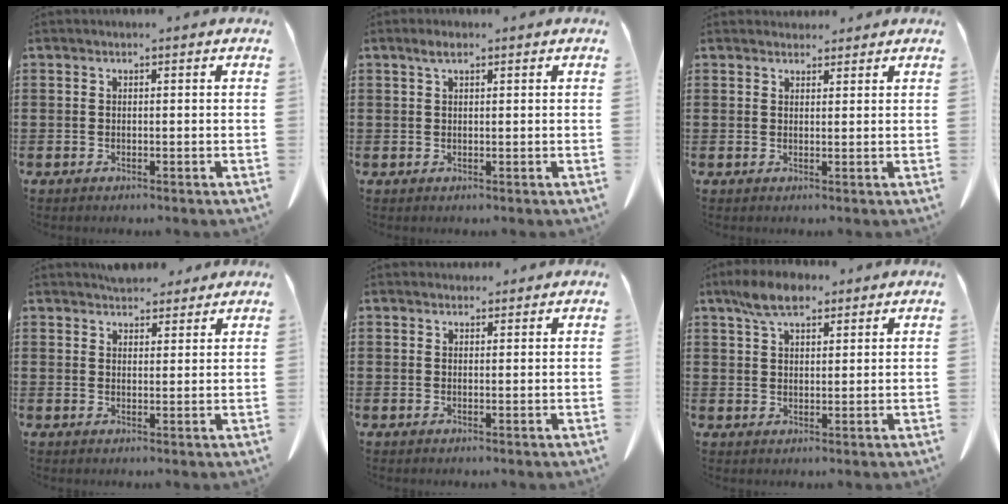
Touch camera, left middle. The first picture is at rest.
{"total": 1.7, "force": [0.9, 0.6, 1.3], "torque": [-0.029, 0.002, 0.016]}
{"total": 2.0, "force": [1.9, 0.7, 0.1], "torque": [0.000, -0.004, 0.037]}
{"total": 3.7, "force": [3.5, 0.9, 0.5], "torque": [-0.019, -0.008, 0.068]}
{"total": 1.7, "force": [1.6, 0.6, 0.1], "torque": [-0.007, 0.001, 0.032]}
{"total": 6.2, "force": [4.5, 2.3, 3.6], "torque": [-0.083, 0.001, 0.084]}